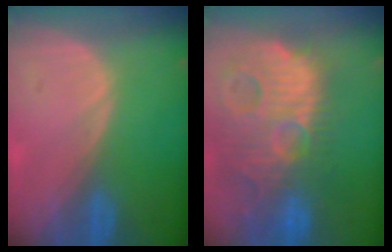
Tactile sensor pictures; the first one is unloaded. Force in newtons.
{"total": 14.8, "press": 12.8, "slide": 7.5}